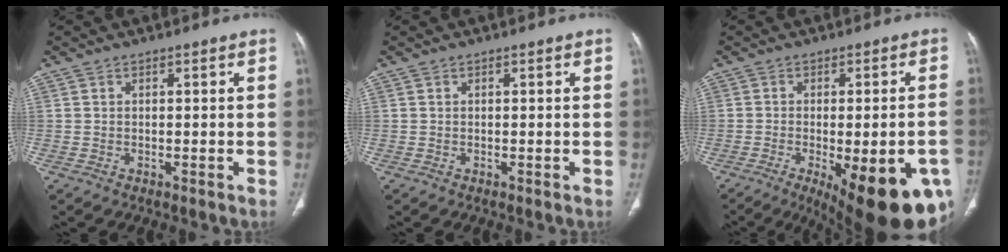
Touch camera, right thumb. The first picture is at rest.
{"total": 0.0}
{"total": 21.9, "force": [-8.8, 7.4, 18.7], "torque": [-0.187, -0.004, -0.100]}